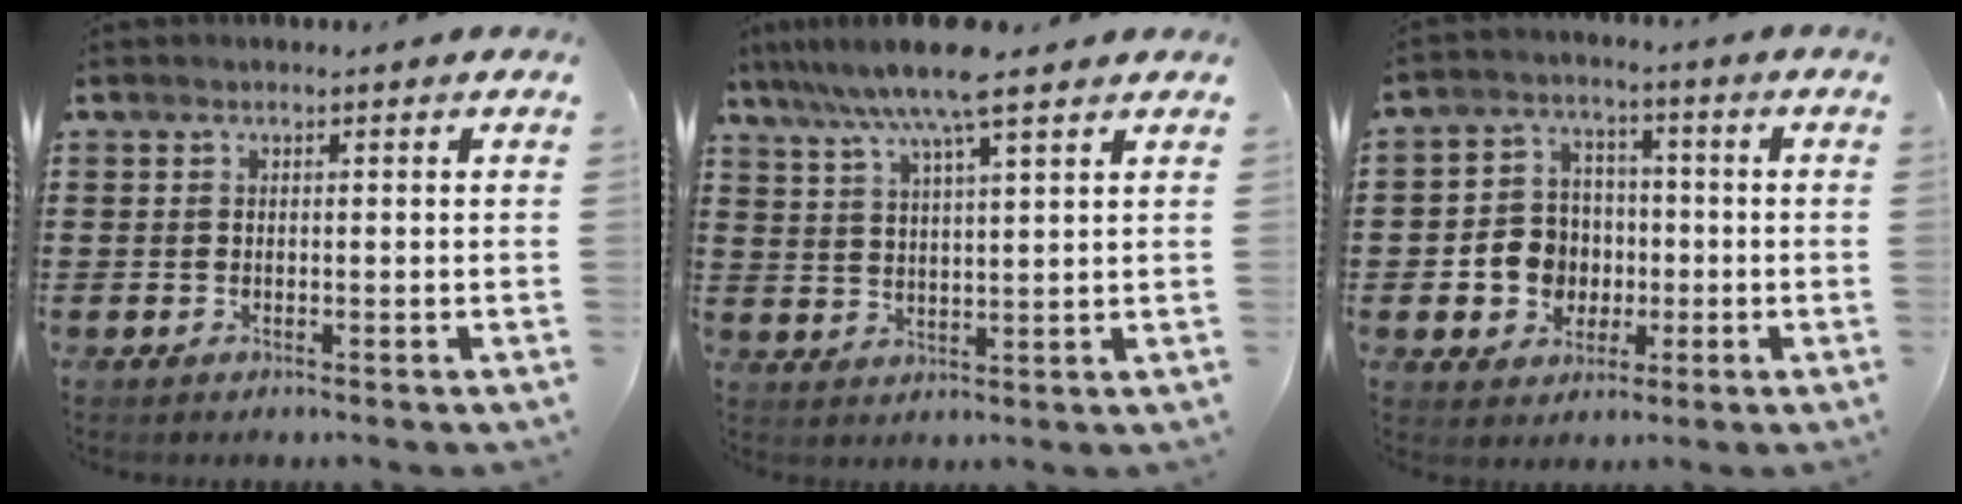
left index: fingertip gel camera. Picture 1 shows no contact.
{"total": 9.2, "force": [7.2, 0.5, 5.8], "torque": [-0.130, -0.016, 0.128]}
{"total": 7.2, "force": [-1.0, 6.7, 2.4], "torque": [-0.071, 0.021, -0.015]}